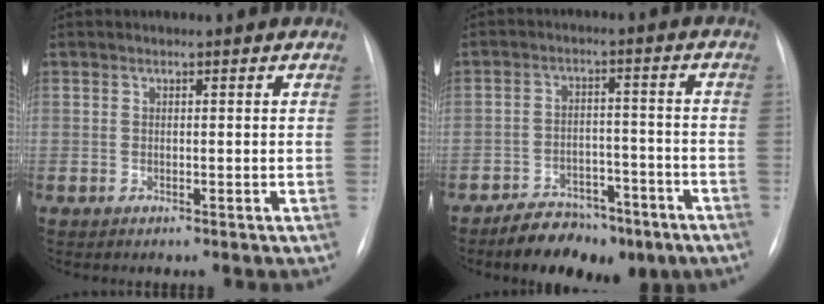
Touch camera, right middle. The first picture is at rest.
{"total": 10.0, "force": [-7.2, 4.9, 5.0], "torque": [-0.072, 0.015, -0.107]}